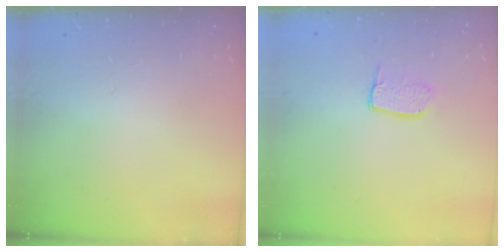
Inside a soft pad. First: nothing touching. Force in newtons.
{"total": 5.8, "press": 5.8, "slide": 0.4}